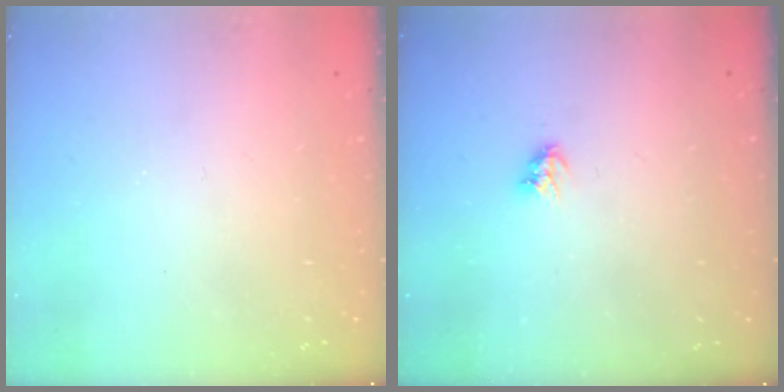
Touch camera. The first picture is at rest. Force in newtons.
{"total": 3.4, "press": 3.4, "slide": 0.4}